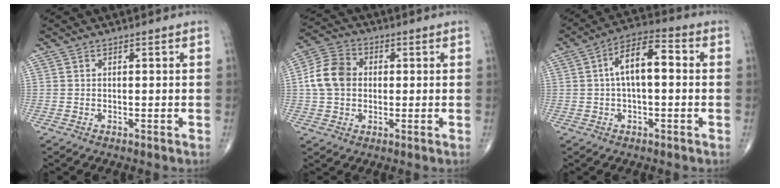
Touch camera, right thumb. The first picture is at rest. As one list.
[{"total": 9.3, "force": [0.4, 7.4, 5.6], "torque": [-0.094, 0.021, -0.002]}, {"total": 9.9, "force": [1.0, 4.4, 8.8], "torque": [-0.152, 0.033, 0.007]}]